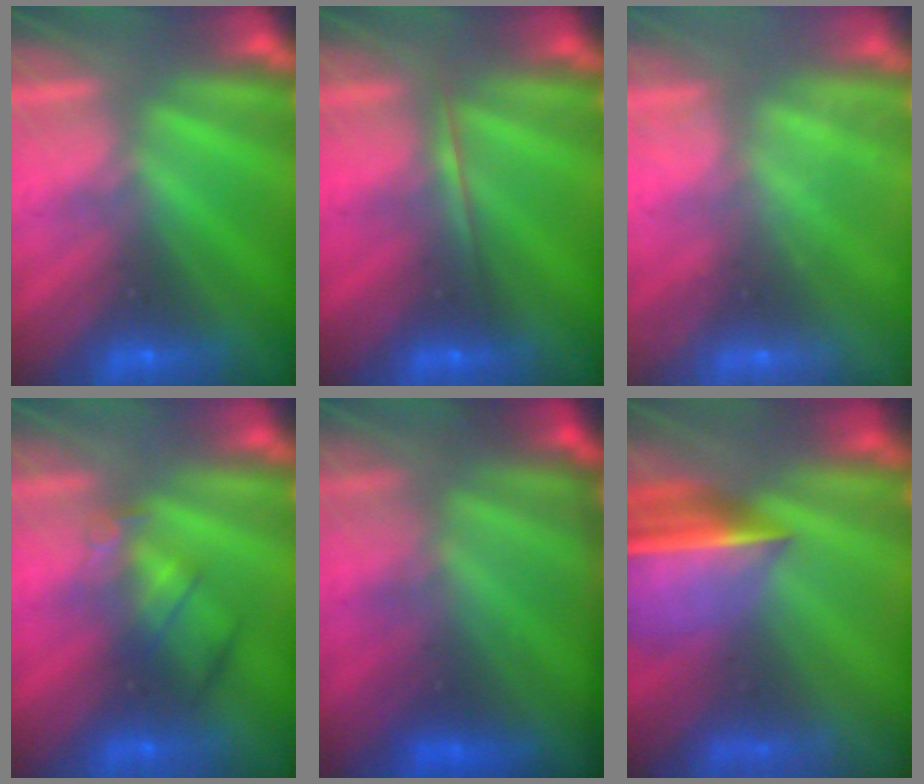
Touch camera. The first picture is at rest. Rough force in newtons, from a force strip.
{"total": 1.7}
{"total": 2.3}
{"total": 2.4}
{"total": 7.6}
{"total": 7.6}